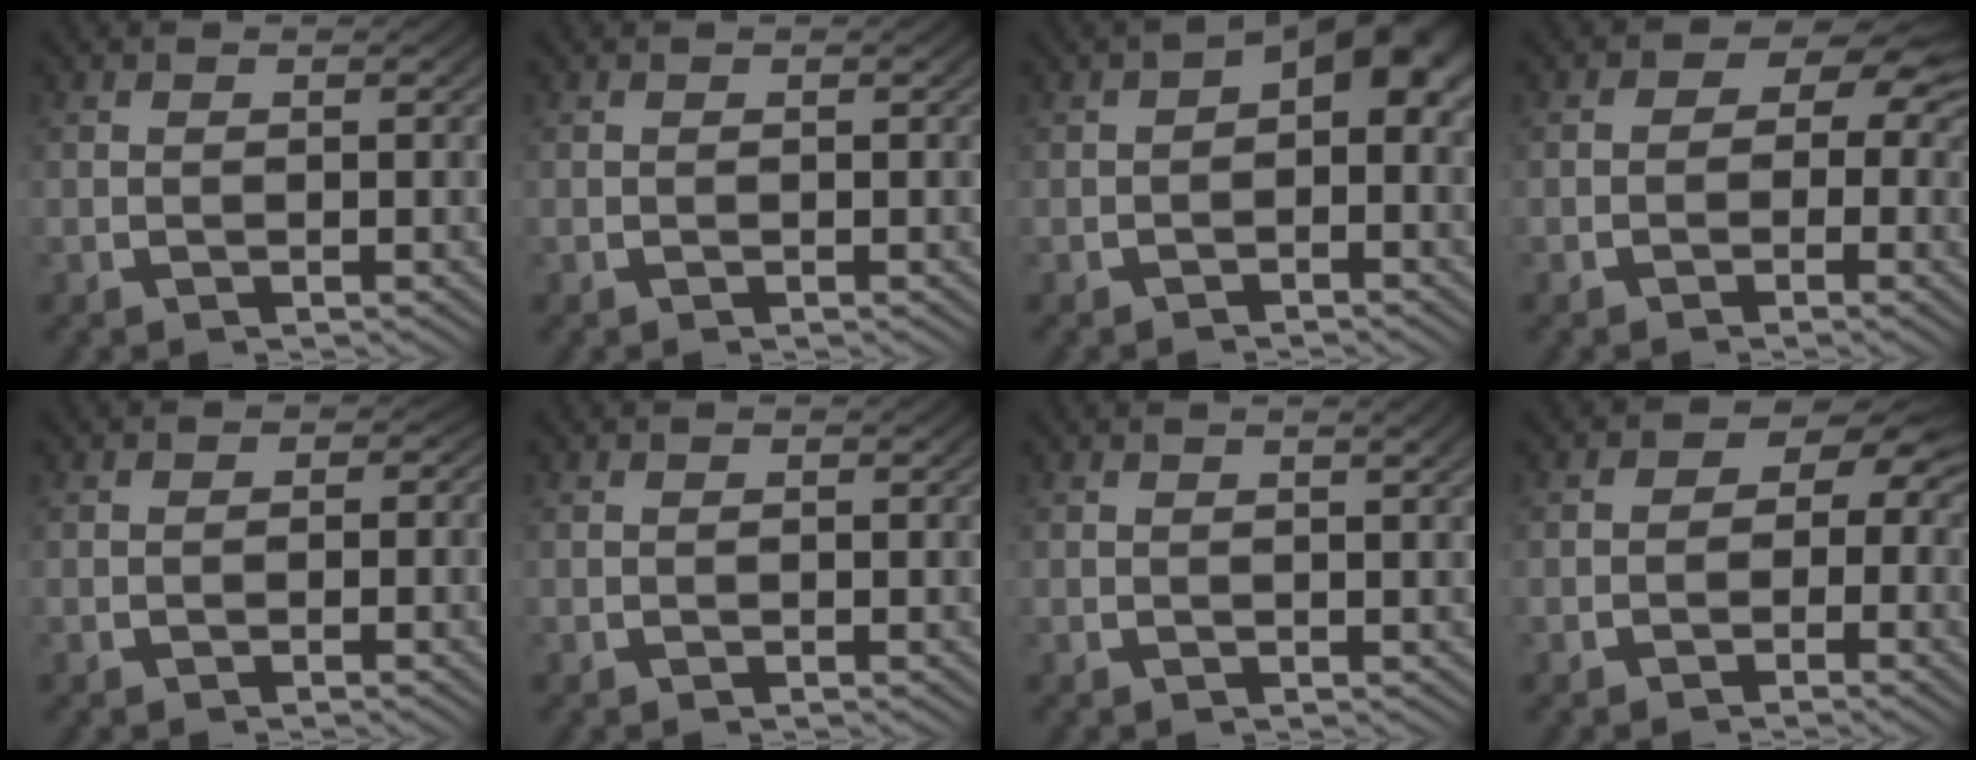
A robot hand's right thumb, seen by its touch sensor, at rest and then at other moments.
{"total": 0.0}
{"total": 5.1, "force": [-0.1, 3.1, 4.1], "torque": [-0.055, -0.005, 0.001]}
{"total": 4.4, "force": [0.5, 3.3, 2.9], "torque": [-0.037, -0.004, 0.006]}
{"total": 2.1, "force": [-0.3, 1.9, 0.7], "torque": [0.005, 0.000, -0.014]}
{"total": 0.0}
{"total": 0.0}
{"total": 4.4, "force": [0.0, 3.5, 2.7], "torque": [-0.035, -0.007, 0.000]}